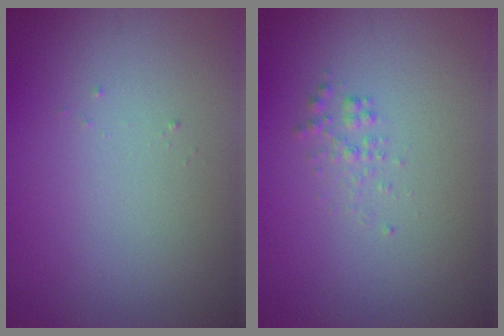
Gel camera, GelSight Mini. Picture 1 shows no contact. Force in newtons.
{"total": 1.0, "press": 1.0, "slide": 0.0}